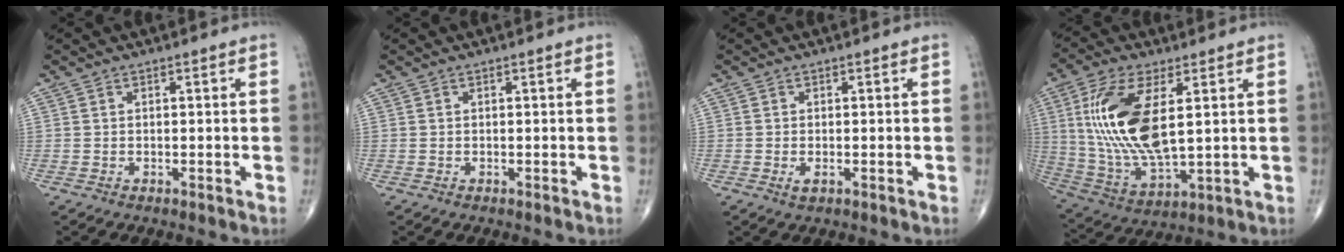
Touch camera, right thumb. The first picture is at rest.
{"total": 0.0}
{"total": 1.4, "force": [-0.4, 0.7, 1.1], "torque": [-0.024, -0.004, -0.007]}
{"total": 18.1, "force": [3.7, 7.8, 16.0], "torque": [-0.332, -0.020, 0.079]}